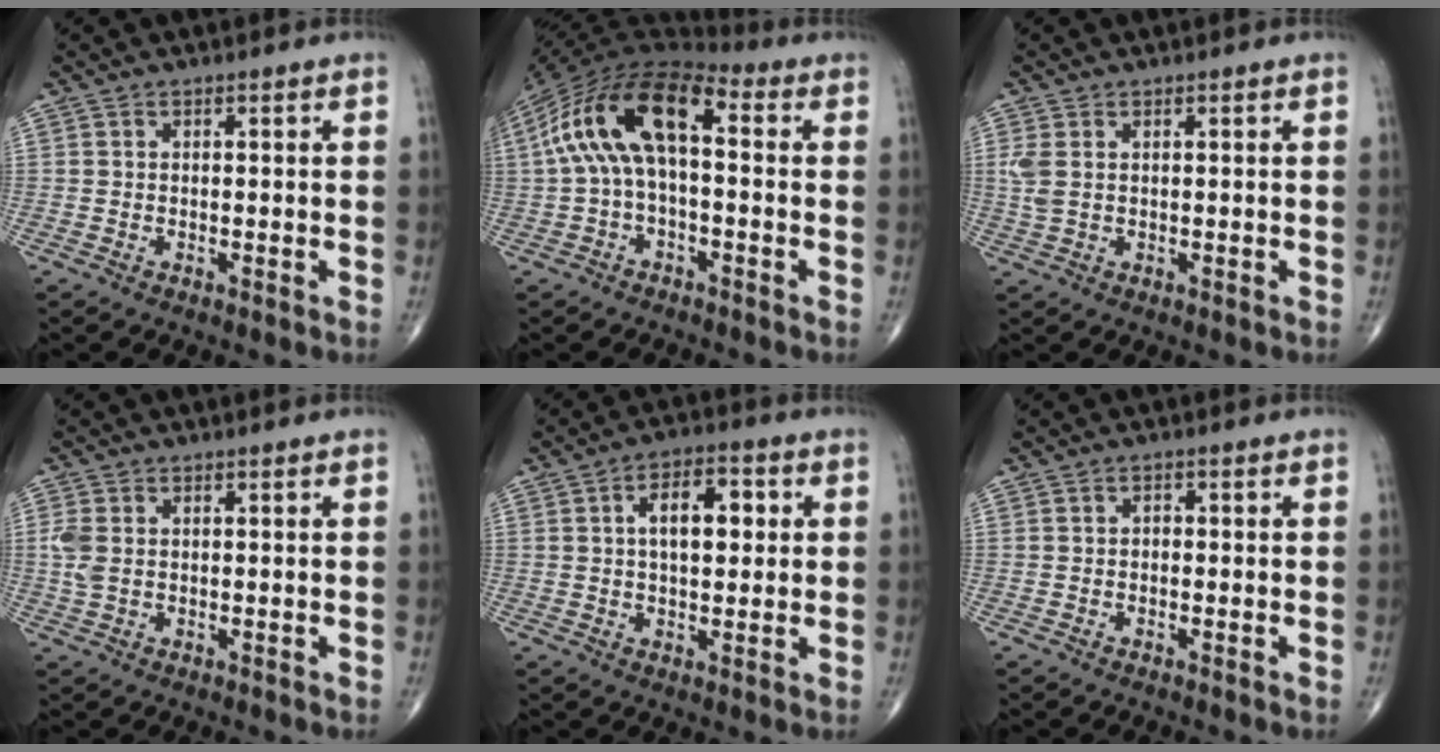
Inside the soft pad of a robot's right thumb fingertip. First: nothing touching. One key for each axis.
{"total": 16.0, "fx": 1.5, "fy": 7.8, "fz": 13.9, "tx": -0.266, "ty": 0.050, "tz": 0.016}
{"total": 3.1, "fx": 0.6, "fy": 1.8, "fz": 2.5, "tx": -0.075, "ty": 0.008, "tz": 0.018}
{"total": 3.5, "fx": 0.2, "fy": 2.2, "fz": 2.7, "tx": -0.079, "ty": 0.004, "tz": 0.006}
{"total": 8.9, "fx": 1.7, "fy": 4.6, "fz": 7.4, "tx": -0.099, "ty": 0.012, "tz": 0.024}
{"total": 0.9, "fx": -0.2, "fy": 0.7, "fz": 0.6, "tx": -0.005, "ty": 0.004, "tz": -0.005}